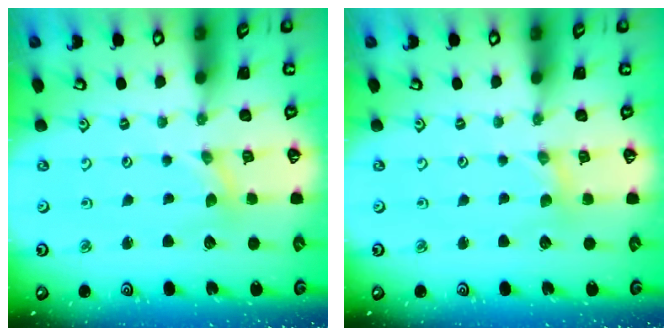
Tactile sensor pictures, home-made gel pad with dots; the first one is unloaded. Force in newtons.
{"total": 0.6, "press": 0.6, "slide": 0.2}